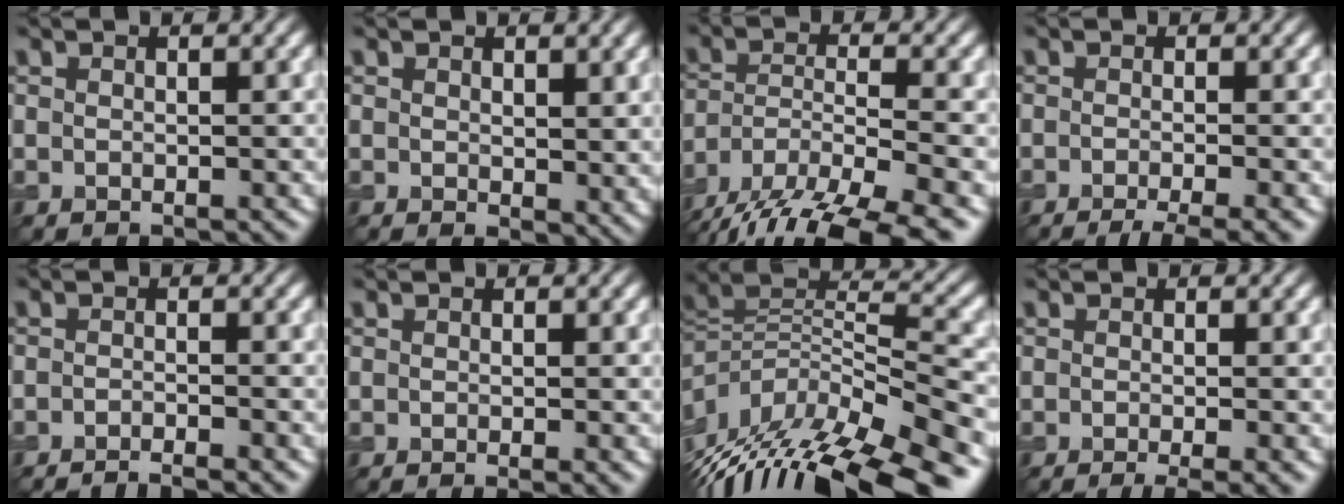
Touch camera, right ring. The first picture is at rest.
{"total": 2.2, "force": [0.9, 1.2, 1.6], "torque": [-0.022, -0.009, 0.022]}
{"total": 13.9, "force": [-11.3, 4.7, 6.6], "torque": [-0.130, -0.031, -0.163]}
{"total": 3.9, "force": [-2.4, 0.7, 3.0], "torque": [-0.037, -0.003, -0.041]}
{"total": 2.4, "force": [-2.1, 0.2, 1.1], "torque": [-0.013, -0.003, -0.039]}
{"total": 1.1, "force": [-0.3, 0.2, 1.0], "torque": [-0.012, -0.008, -0.007]}
{"total": 14.1, "force": [-7.1, 5.8, 10.8], "torque": [-0.217, 0.006, -0.106]}
{"total": 2.9, "force": [-1.3, 0.7, 2.4], "torque": [-0.030, -0.007, -0.021]}